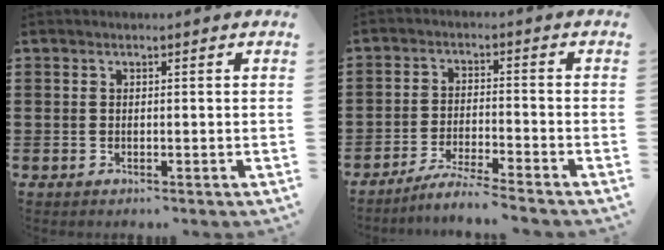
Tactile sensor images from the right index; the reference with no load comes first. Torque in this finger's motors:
{"motor_torque": [1.10, 0.99, -0.25, -0.01]}